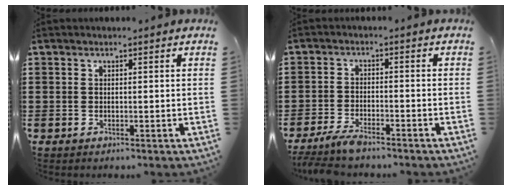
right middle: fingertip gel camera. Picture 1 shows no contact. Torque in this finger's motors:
{"motor_torque": [0.64, -0.12, 0.15, 0.07]}